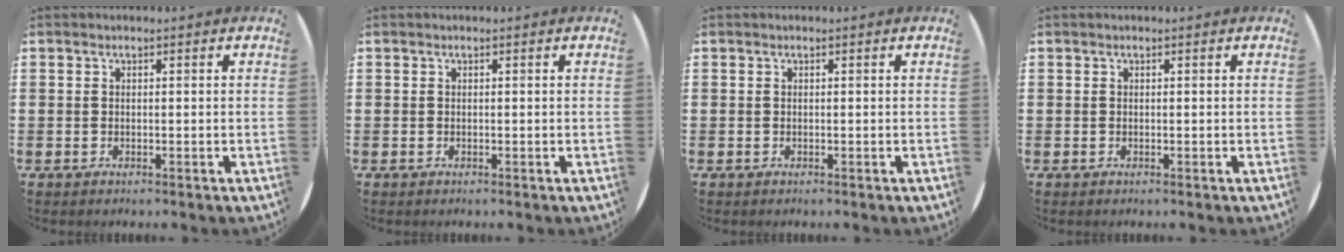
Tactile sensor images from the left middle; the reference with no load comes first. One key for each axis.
{"total": 0.0}
{"total": 0.0}
{"total": 0.0}